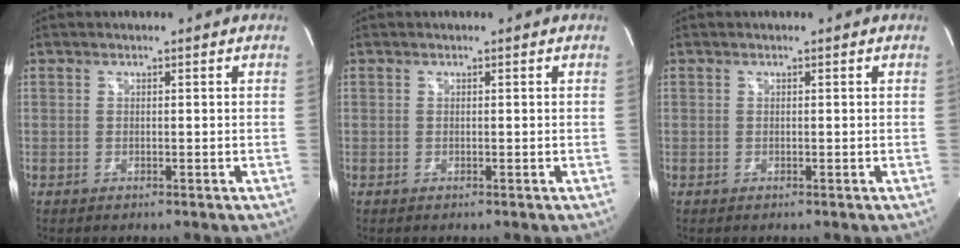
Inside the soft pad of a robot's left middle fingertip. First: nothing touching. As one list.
[{"total": 0.0}, {"total": 0.0}]